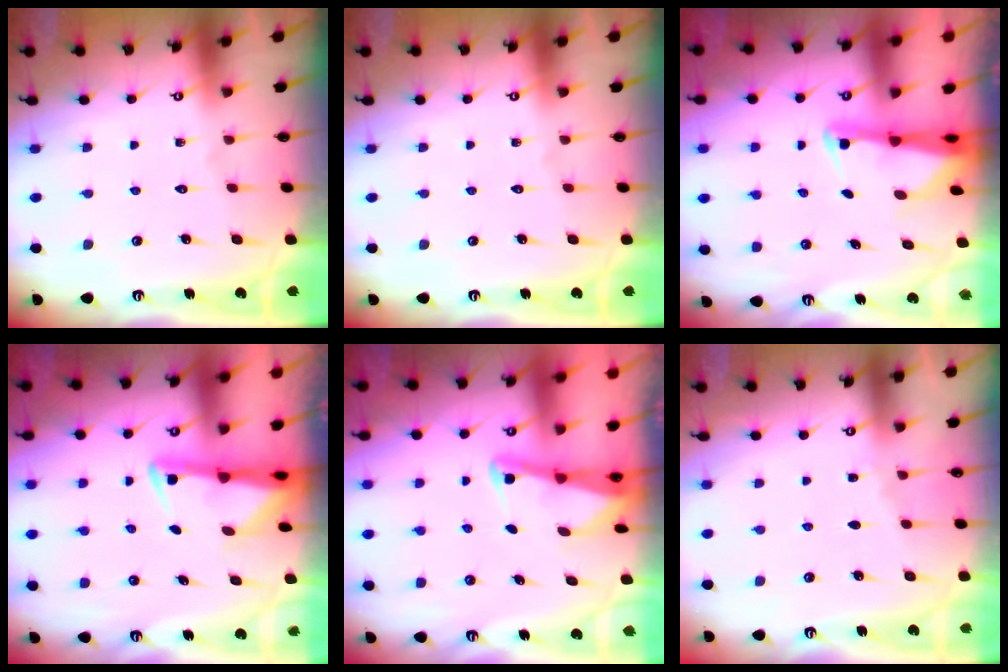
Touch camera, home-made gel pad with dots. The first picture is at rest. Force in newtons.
{"total": 0.0}
{"total": 2.5, "press": 2.4, "slide": 0.5}
{"total": 3.0, "press": 2.9, "slide": 0.6}
{"total": 2.2, "press": 2.2, "slide": 0.3}
{"total": 2.7, "press": 2.6, "slide": 0.5}